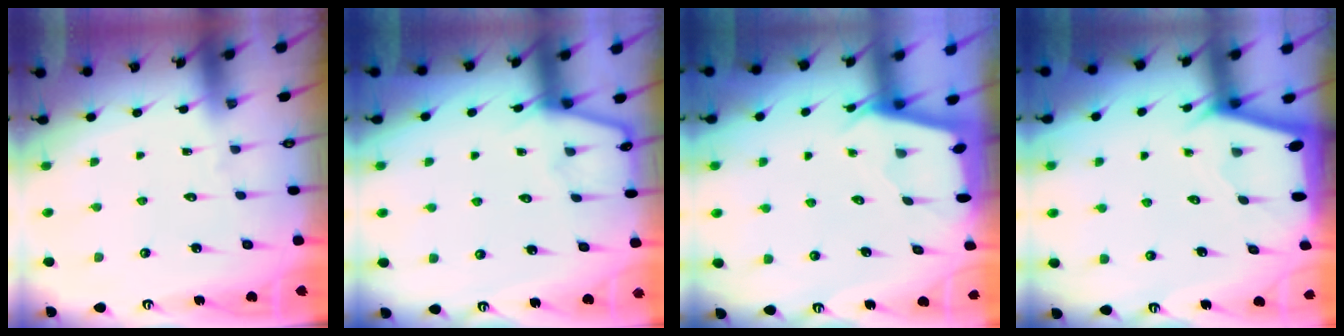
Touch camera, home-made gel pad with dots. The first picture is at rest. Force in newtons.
{"total": 4.1, "press": 4.1, "slide": 0.4}
{"total": 2.0, "press": 2.0, "slide": 0.3}
{"total": 3.2, "press": 3.2, "slide": 0.2}